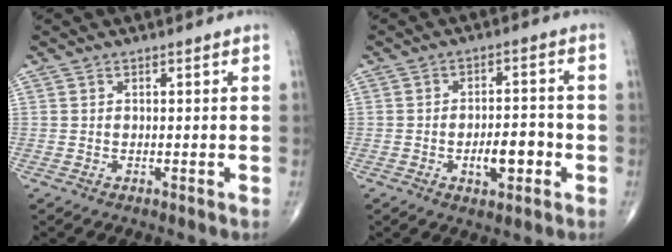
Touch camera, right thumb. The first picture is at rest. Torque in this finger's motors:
{"motor_torque": [0.68, 0.64, 0.44, 0.04, 0.16]}